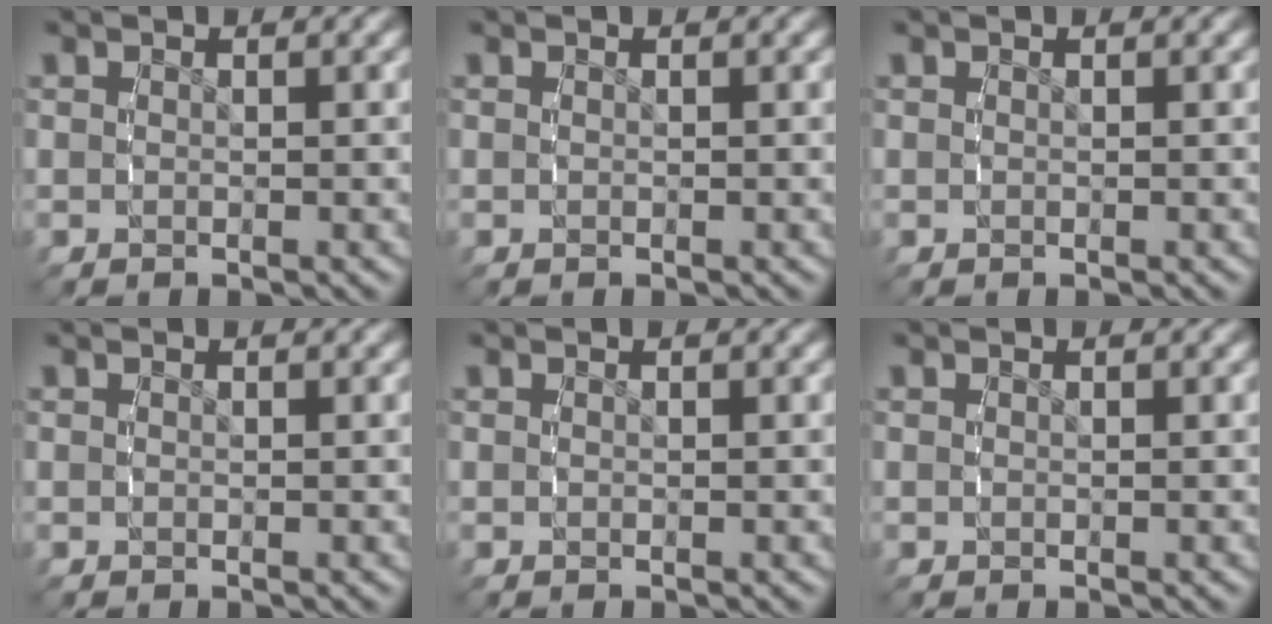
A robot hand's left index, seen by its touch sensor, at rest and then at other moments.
{"total": 0.0}
{"total": 0.0}
{"total": 0.0}
{"total": 0.0}
{"total": 0.0}